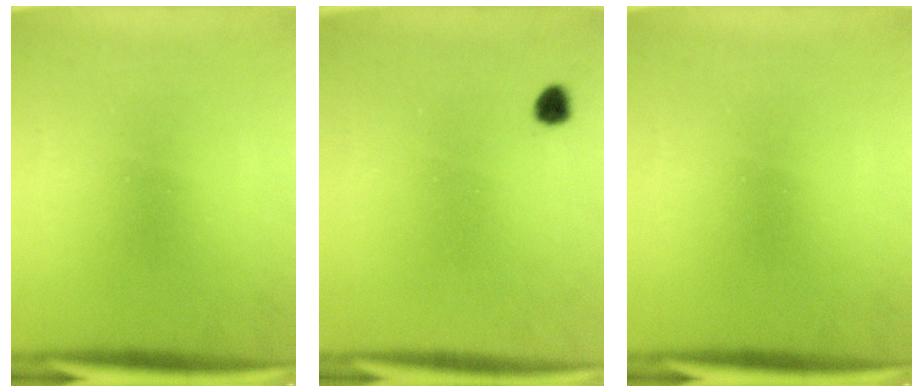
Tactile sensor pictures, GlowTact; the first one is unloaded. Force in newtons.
{"total": 1.7}
{"total": 0.0}